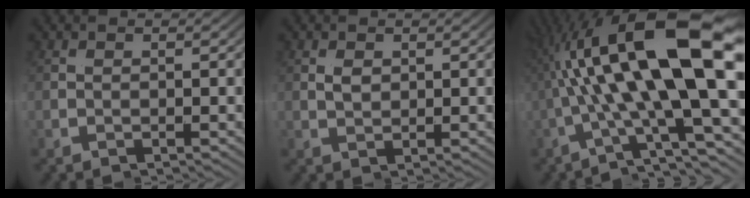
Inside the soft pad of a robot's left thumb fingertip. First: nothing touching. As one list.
[{"total": 0.8, "force": [0.7, 0.0, 0.2], "torque": [-0.006, 0.003, 0.010]}, {"total": 15.1, "force": [1.3, 4.0, 14.5], "torque": [-0.244, 0.026, 0.000]}]